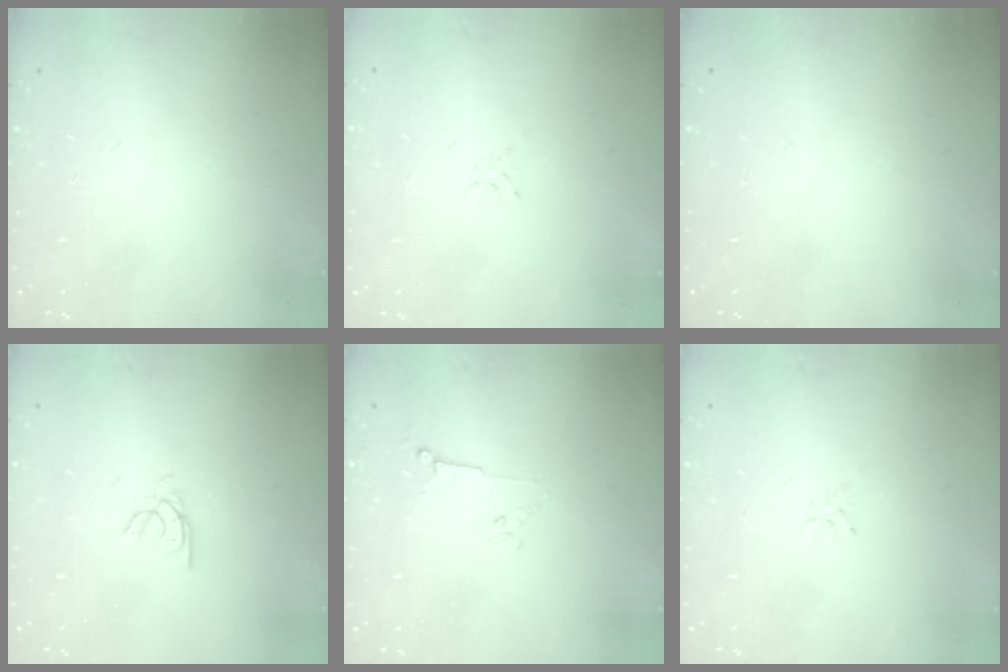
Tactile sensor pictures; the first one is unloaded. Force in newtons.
{"total": 2.3, "press": 2.2, "slide": 0.3}
{"total": 0.0}
{"total": 2.3, "press": 2.3, "slide": 0.2}
{"total": 3.0, "press": 2.9, "slide": 0.8}
{"total": 2.3, "press": 2.2, "slide": 0.3}